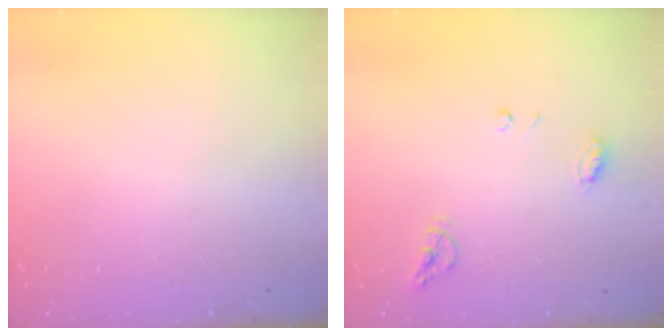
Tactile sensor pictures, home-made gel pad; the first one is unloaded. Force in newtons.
{"total": 7.5, "press": 7.4, "slide": 0.9}